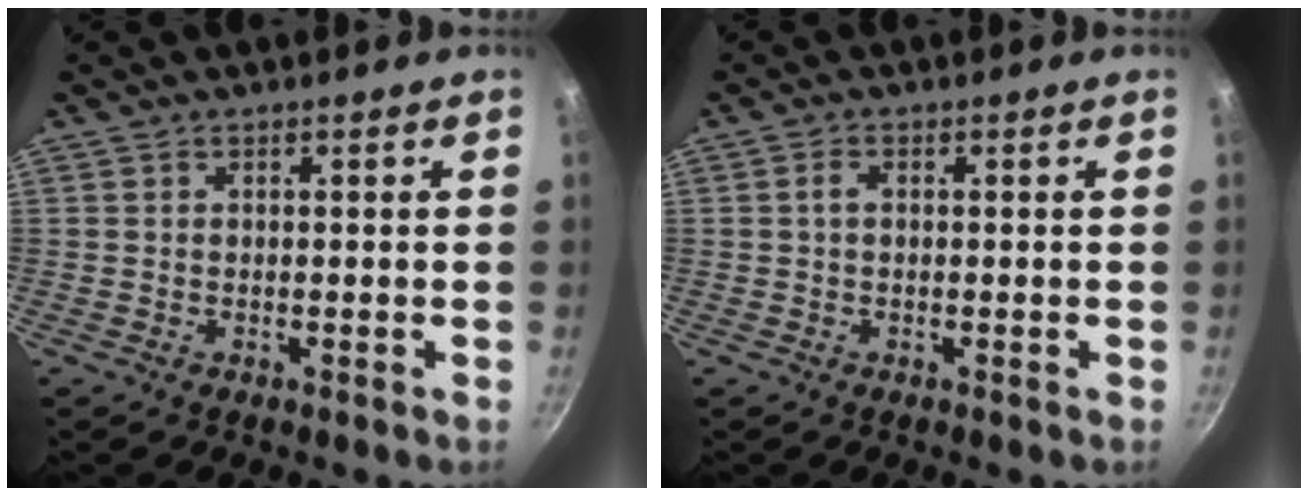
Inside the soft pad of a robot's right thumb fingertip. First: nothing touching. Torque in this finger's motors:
{"motor_torque": [-0.02, 0.24, 0.35, 0.09, 0.02]}